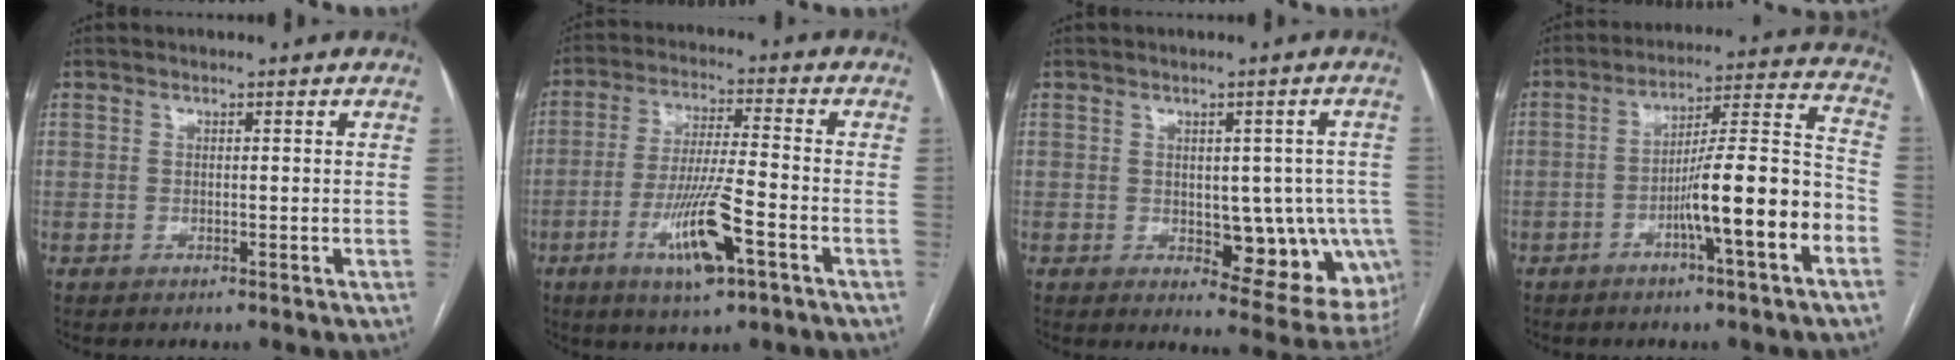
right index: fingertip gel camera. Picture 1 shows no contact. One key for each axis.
{"total": 11.1, "fx": -4.9, "fy": 1.1, "fz": 10.0, "tx": -0.189, "ty": -0.012, "tz": -0.084}
{"total": 11.6, "fx": -1.8, "fy": 5.8, "fz": 9.9, "tx": -0.095, "ty": 0.012, "tz": -0.006}
{"total": 13.2, "fx": -5.2, "fy": 0.3, "fz": 12.1, "tx": -0.186, "ty": 0.018, "tz": -0.082}